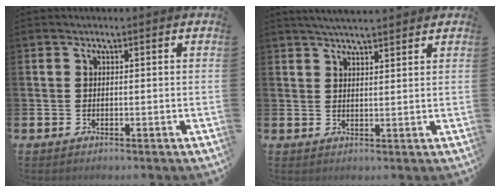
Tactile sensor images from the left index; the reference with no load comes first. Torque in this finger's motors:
{"motor_torque": [0.00, -2.14, 0.07, 0.10]}